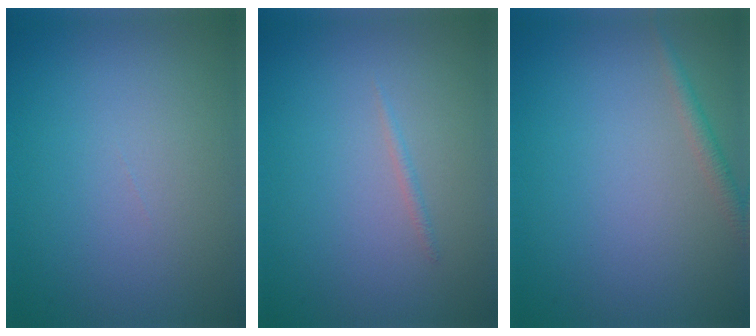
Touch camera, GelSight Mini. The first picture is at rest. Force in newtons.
{"total": 0.5, "press": 0.5, "slide": 0.0}
{"total": 1.4, "press": 1.4, "slide": 0.0}